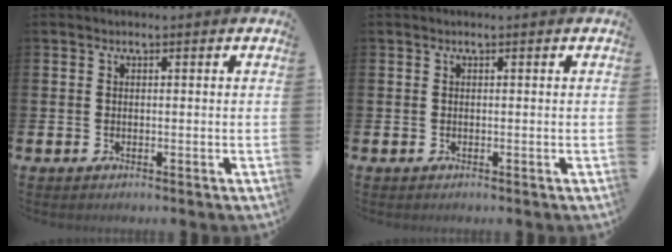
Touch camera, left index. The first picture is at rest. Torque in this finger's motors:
{"motor_torque": [0.00, 0.00, 0.00, 0.00]}